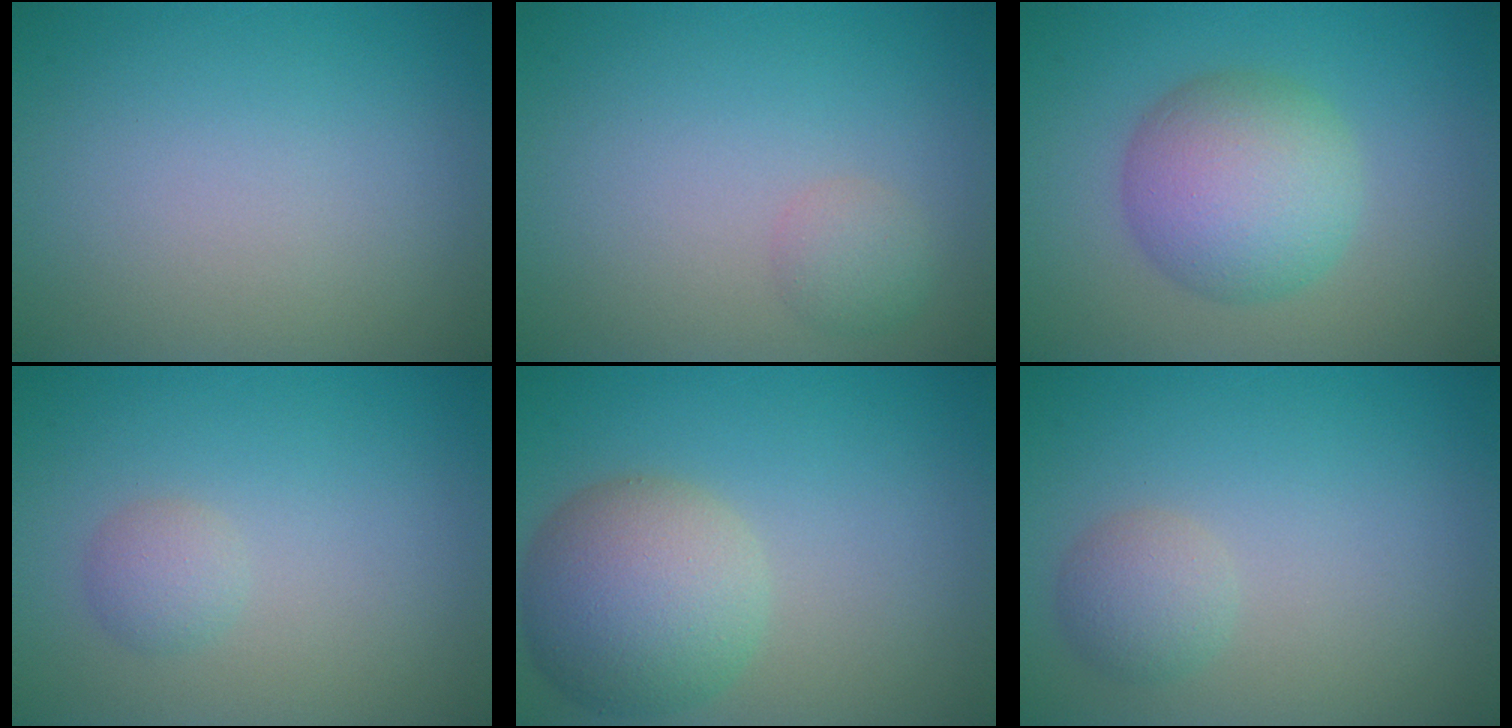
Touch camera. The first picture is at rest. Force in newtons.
{"total": 1.5, "press": 1.5, "slide": 0.0}
{"total": 6.3, "press": 6.3, "slide": 0.1}
{"total": 1.4, "press": 1.4, "slide": 0.1}
{"total": 6.9, "press": 6.9, "slide": 0.2}
{"total": 2.1, "press": 2.1, "slide": 0.0}